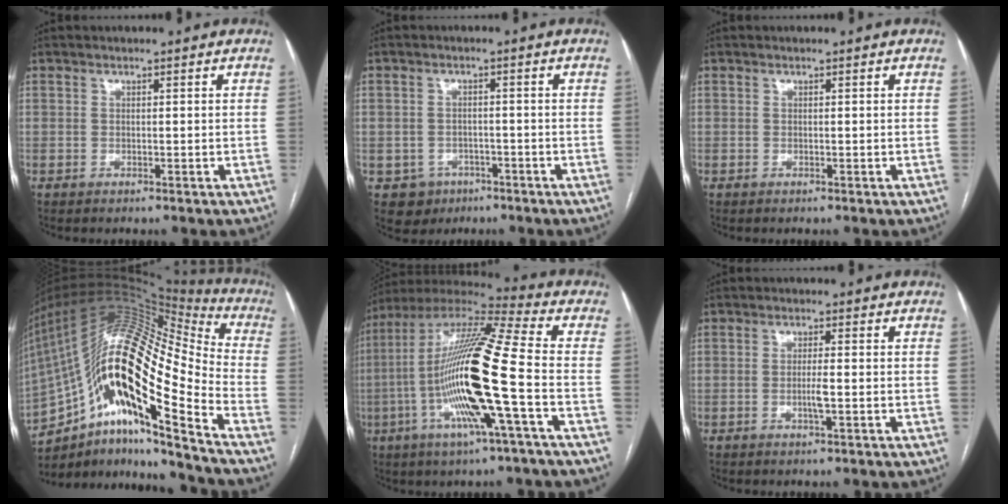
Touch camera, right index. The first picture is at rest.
{"total": 4.6, "force": [-2.1, 4.1, 0.2], "torque": [0.002, 0.012, -0.025]}
{"total": 0.0}
{"total": 27.0, "force": [-13.1, 5.8, 22.9], "torque": [-0.409, 0.031, -0.229]}
{"total": 20.7, "force": [-4.1, 0.5, 20.3], "torque": [-0.401, -0.010, -0.087]}
{"total": 2.3, "force": [-0.4, 0.1, 2.3], "torque": [-0.040, -0.001, -0.007]}